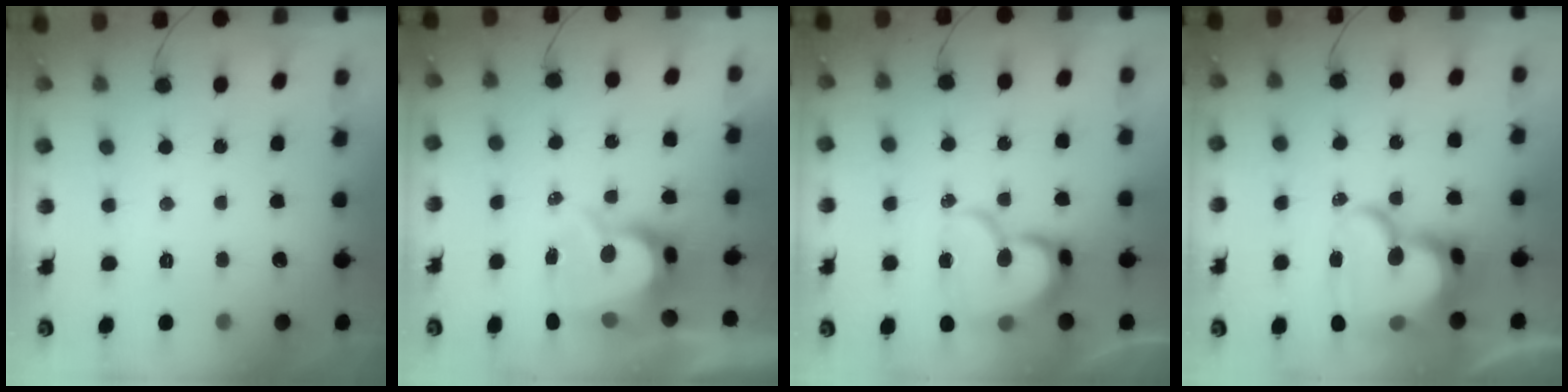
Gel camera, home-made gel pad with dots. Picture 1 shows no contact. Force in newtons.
{"total": 9.5, "press": 9.5, "slide": 0.7}
{"total": 15.1, "press": 15.0, "slide": 1.2}
{"total": 23.0, "press": 22.8, "slide": 2.3}